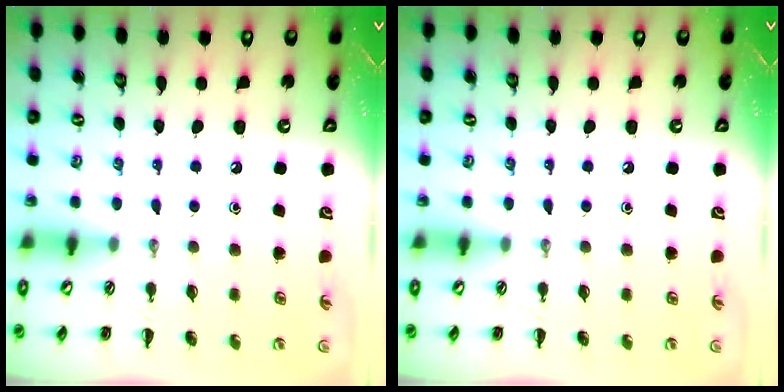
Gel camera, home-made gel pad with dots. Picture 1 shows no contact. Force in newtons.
{"total": 0.0}